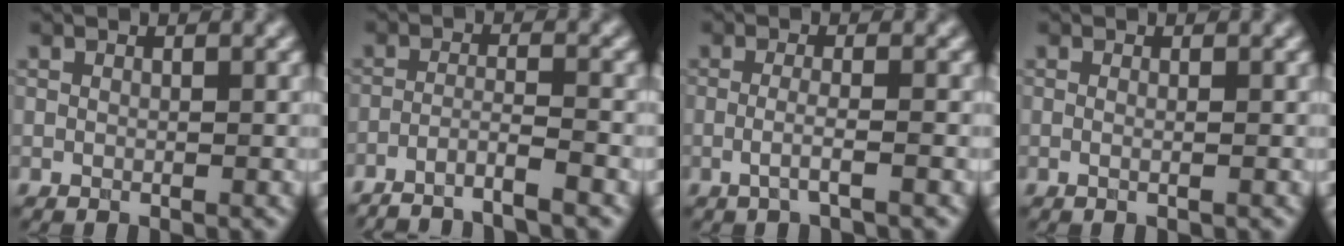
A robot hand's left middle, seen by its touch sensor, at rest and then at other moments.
{"total": 3.6, "force": [-2.9, 0.3, 2.0], "torque": [-0.026, 0.004, -0.064]}
{"total": 2.1, "force": [-0.6, 0.5, 1.9], "torque": [-0.034, -0.003, -0.020]}
{"total": 1.0, "force": [0.1, 0.4, 0.9], "torque": [-0.010, -0.013, -0.010]}